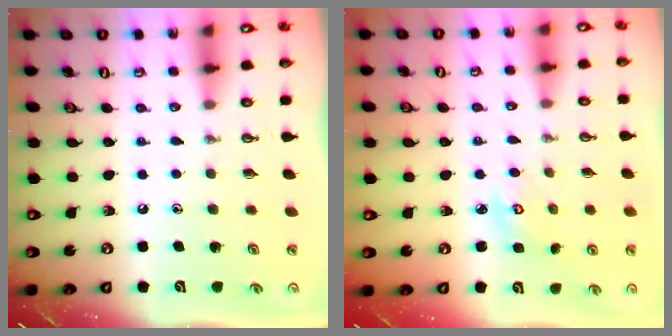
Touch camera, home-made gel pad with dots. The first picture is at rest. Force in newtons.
{"total": 3.0, "press": 3.0, "slide": 0.2}